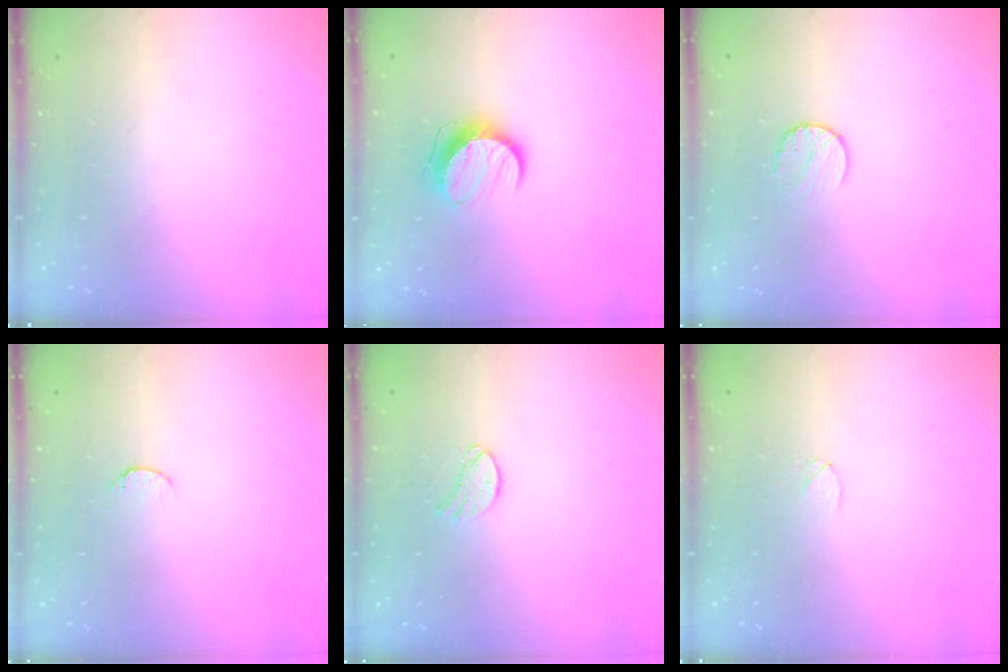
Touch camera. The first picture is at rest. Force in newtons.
{"total": 9.7, "press": 9.6, "slide": 0.6}
{"total": 5.0, "press": 5.0, "slide": 0.5}
{"total": 5.6, "press": 5.5, "slide": 0.6}
{"total": 6.6, "press": 6.6, "slide": 0.6}
{"total": 3.6, "press": 3.6, "slide": 0.3}